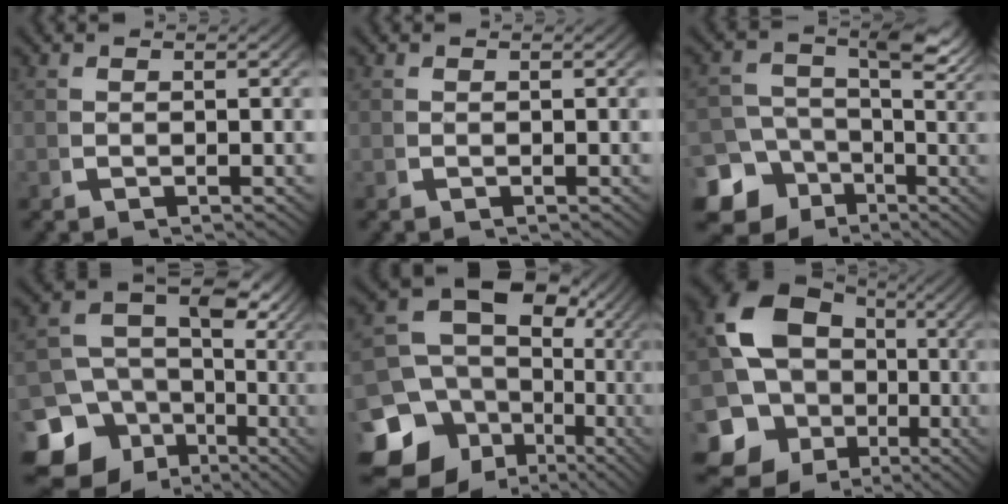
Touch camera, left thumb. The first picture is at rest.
{"total": 0.0}
{"total": 13.0, "force": [-3.8, 10.8, 6.1], "torque": [-0.097, -0.050, -0.056]}
{"total": 17.3, "force": [-3.5, 13.8, 9.8], "torque": [-0.182, -0.070, -0.041]}
{"total": 16.4, "force": [-2.0, 13.0, 9.8], "torque": [-0.204, -0.079, -0.004]}
{"total": 17.6, "force": [-2.4, 15.0, 8.9], "torque": [-0.206, -0.076, -0.020]}